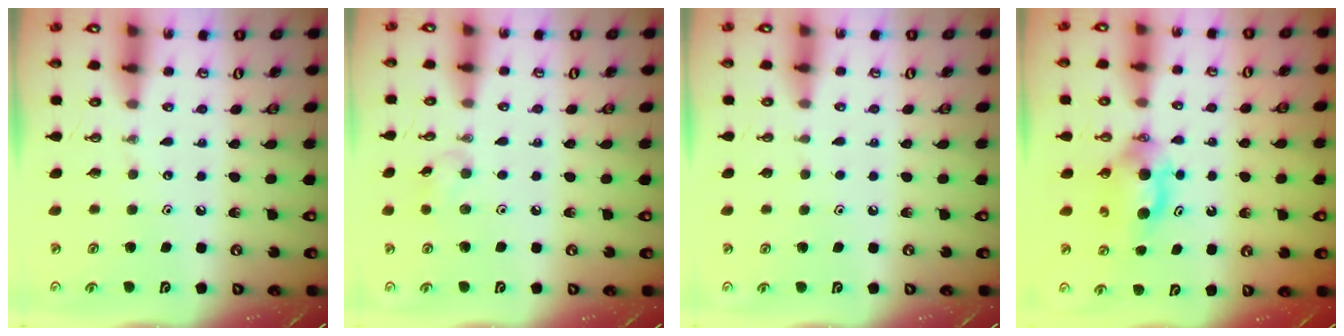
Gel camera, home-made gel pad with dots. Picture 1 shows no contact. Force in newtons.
{"total": 5.1, "press": 5.0, "slide": 1.0}
{"total": 0.0}
{"total": 6.2, "press": 5.9, "slide": 2.0}